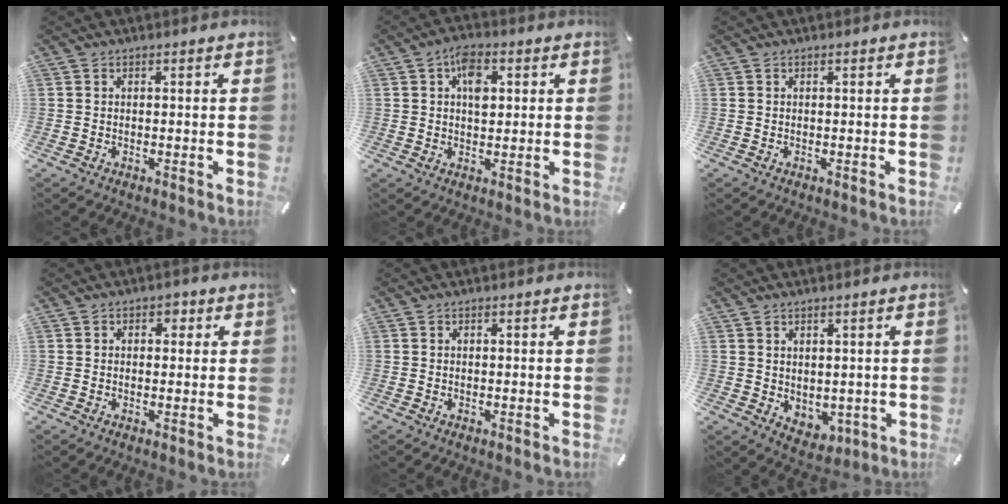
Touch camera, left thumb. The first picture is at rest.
{"total": 6.5, "force": [1.7, 4.1, 4.8], "torque": [-0.067, -0.001, 0.024]}
{"total": 0.0}
{"total": 2.2, "force": [0.3, 1.8, 1.2], "torque": [-0.009, 0.002, -0.001]}
{"total": 0.0}
{"total": 3.7, "force": [1.4, 3.2, 1.2], "torque": [-0.003, -0.012, 0.026]}